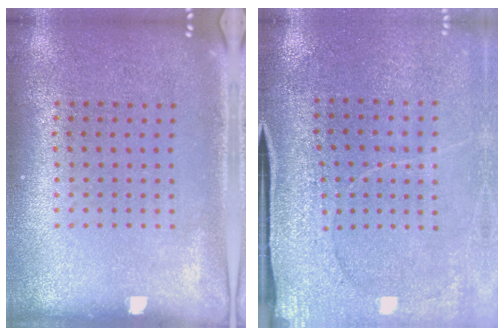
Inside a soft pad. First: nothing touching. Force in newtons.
{"total": 2.9, "press": 2.8, "slide": 0.7}